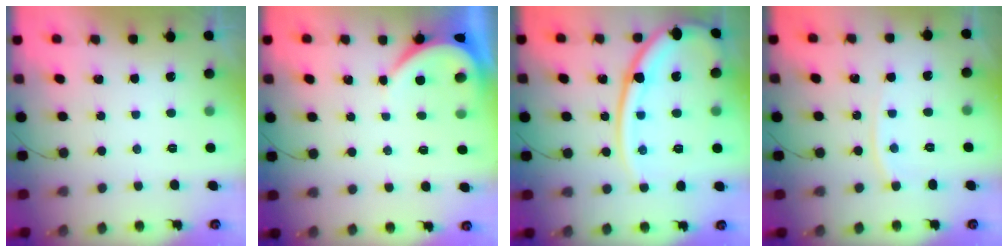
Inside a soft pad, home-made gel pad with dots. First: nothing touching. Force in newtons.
{"total": 3.9, "press": 3.9, "slide": 0.5}
{"total": 16.8, "press": 16.7, "slide": 1.8}
{"total": 4.1, "press": 4.0, "slide": 0.6}